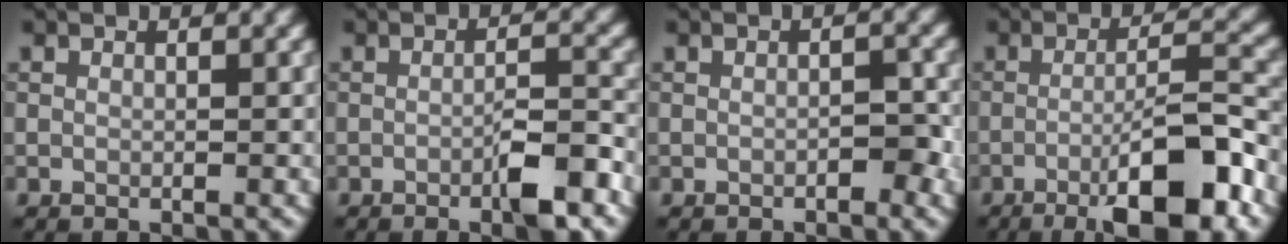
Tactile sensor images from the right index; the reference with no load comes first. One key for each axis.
{"total": 4.1, "fx": -1.9, "fy": 0.8, "fz": 3.6, "tx": -0.055, "ty": 0.007, "tz": -0.031}
{"total": 1.6, "fx": -0.7, "fy": 0.5, "fz": 1.3, "tx": -0.017, "ty": 0.004, "tz": -0.011}
{"total": 9.1, "fx": -4.5, "fy": 1.8, "fz": 7.7, "tx": -0.108, "ty": 0.012, "tz": -0.074}